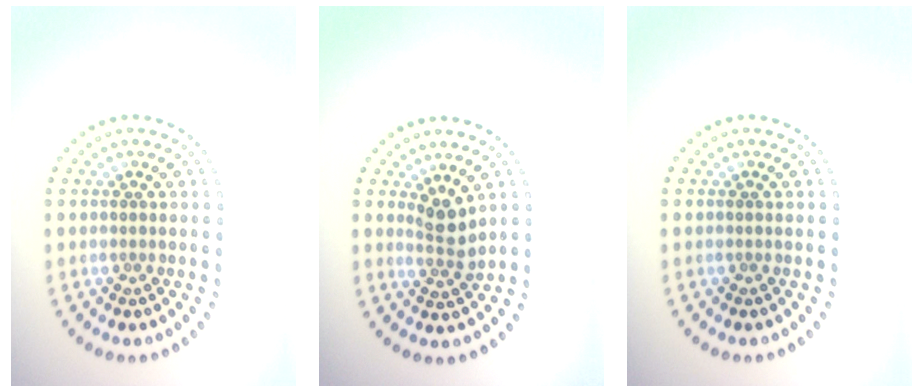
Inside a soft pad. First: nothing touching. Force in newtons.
{"total": 2.5, "press": 1.9, "slide": 1.6}
{"total": 0.0}